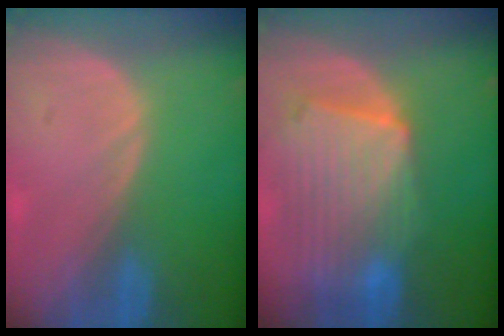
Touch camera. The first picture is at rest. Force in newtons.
{"total": 10.7, "press": 9.3, "slide": 5.4}